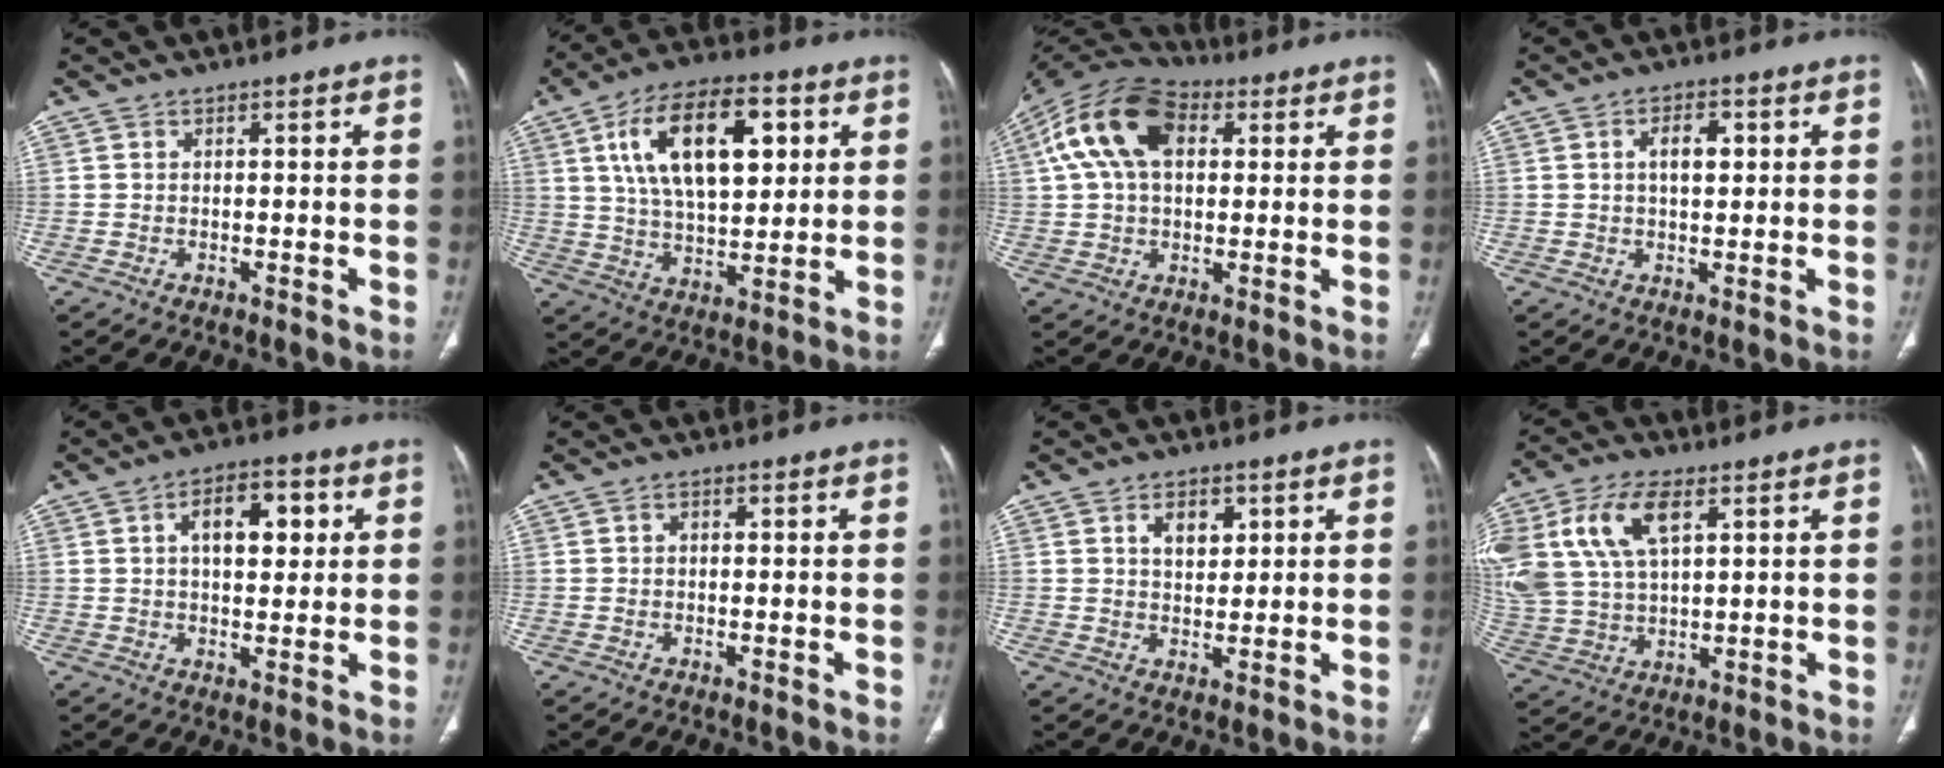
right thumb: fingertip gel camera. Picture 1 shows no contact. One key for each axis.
{"total": 19.6, "fx": 6.3, "fy": 9.8, "fz": 15.7, "tx": -0.239, "ty": -0.005, "tz": 0.108}
{"total": 15.9, "fx": 4.5, "fy": 9.9, "fz": 11.7, "tx": -0.213, "ty": 0.028, "tz": 0.073}
{"total": 4.7, "fx": 1.1, "fy": 2.5, "fz": 3.8, "tx": -0.057, "ty": 0.002, "tz": 0.018}
{"total": 9.9, "fx": 2.8, "fy": 5.3, "fz": 7.8, "tx": -0.087, "ty": 0.006, "tz": 0.040}
{"total": 0.9, "fx": 0.2, "fy": 0.7, "fz": 0.6, "tx": -0.005, "ty": 0.002, "tz": 0.001}
{"total": 4.8, "fx": 2.0, "fy": 3.1, "fz": 3.0, "tx": -0.030, "ty": -0.011, "tz": 0.034}
{"total": 17.3, "fx": 6.5, "fy": 9.6, "fz": 12.9, "tx": -0.283, "ty": -0.003, "tz": 0.128}